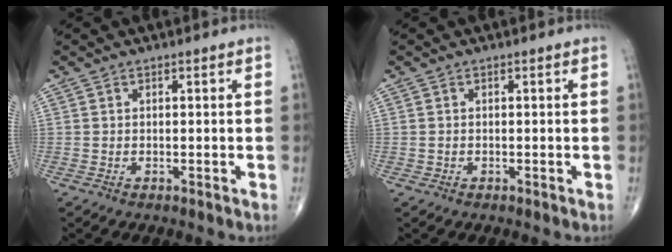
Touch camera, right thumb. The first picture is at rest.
{"total": 0.0}